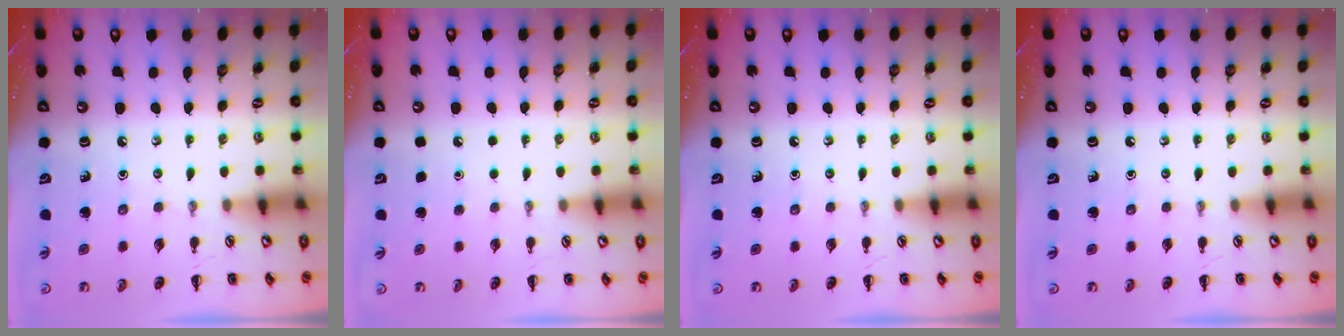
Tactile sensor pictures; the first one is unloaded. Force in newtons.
{"total": 1.8, "press": 1.7, "slide": 0.1}
{"total": 0.0}
{"total": 0.0}